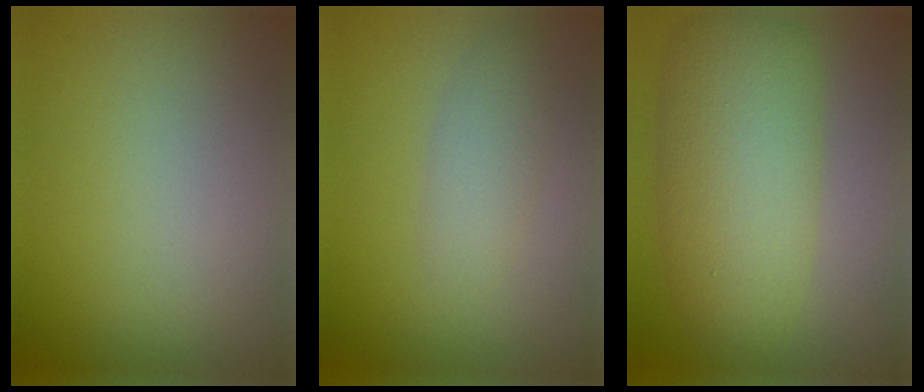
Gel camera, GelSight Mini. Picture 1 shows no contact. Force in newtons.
{"total": 2.2, "press": 2.2, "slide": 0.1}
{"total": 8.5, "press": 8.5, "slide": 0.2}